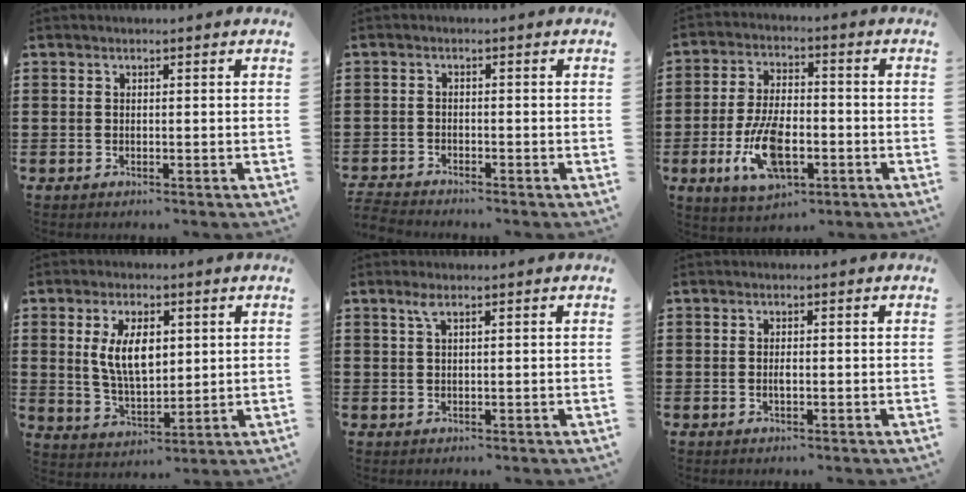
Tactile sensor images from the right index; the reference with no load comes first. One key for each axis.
{"total": 2.0, "fx": -2.0, "fy": 0.0, "fz": 0.0, "tx": -0.005, "ty": -0.002, "tz": -0.042}
{"total": 10.6, "fx": -3.5, "fy": 4.8, "fz": 8.8, "tx": -0.194, "ty": -0.007, "tz": -0.064}
{"total": 8.1, "fx": 1.9, "fy": 4.1, "fz": 6.7, "tx": -0.138, "ty": 0.005, "tz": 0.030}
{"total": 1.6, "fx": 0.8, "fy": 0.3, "fz": 1.3, "tx": -0.029, "ty": 0.003, "tz": 0.013}
{"total": 0.9, "fx": -0.2, "fy": 0.2, "fz": 0.9, "tx": -0.018, "ty": -0.002, "tz": -0.003}